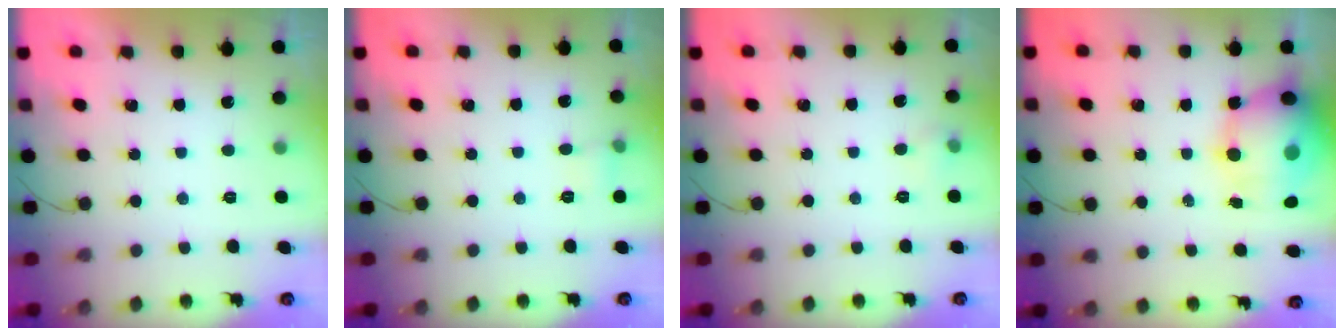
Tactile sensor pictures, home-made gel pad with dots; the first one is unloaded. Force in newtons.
{"total": 4.2, "press": 4.0, "slide": 1.5}
{"total": 3.8, "press": 3.5, "slide": 1.5}
{"total": 16.9, "press": 16.3, "slide": 4.5}